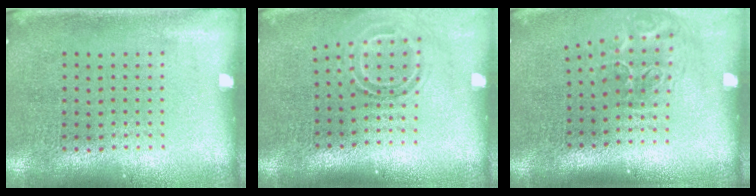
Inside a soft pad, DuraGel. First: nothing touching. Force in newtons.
{"total": 1.7, "press": 1.1, "slide": 1.2}
{"total": 2.0, "press": 1.2, "slide": 1.6}